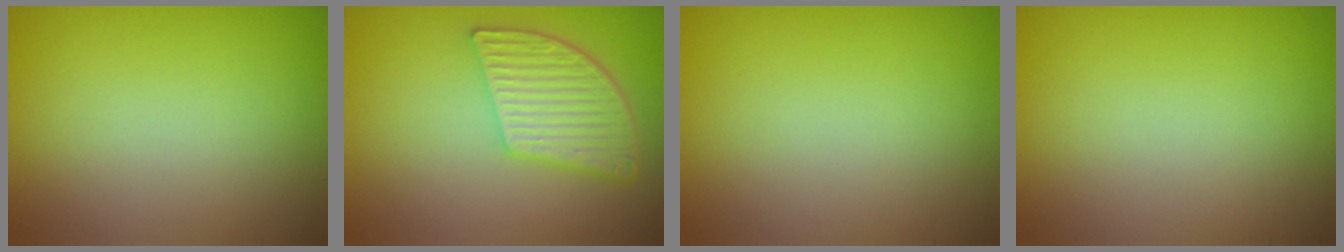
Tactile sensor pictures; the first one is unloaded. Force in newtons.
{"total": 5.5, "press": 4.0, "slide": 3.7}
{"total": 0.0}
{"total": 0.0}